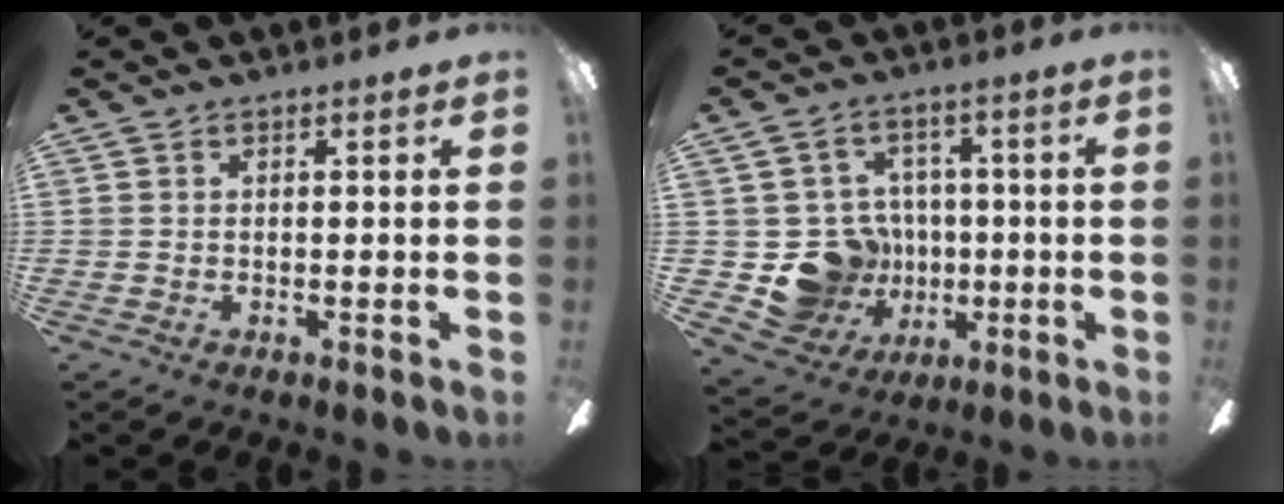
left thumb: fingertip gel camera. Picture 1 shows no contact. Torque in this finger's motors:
{"motor_torque": [-0.21, 1.27, -0.12, 0.15, 0.05]}